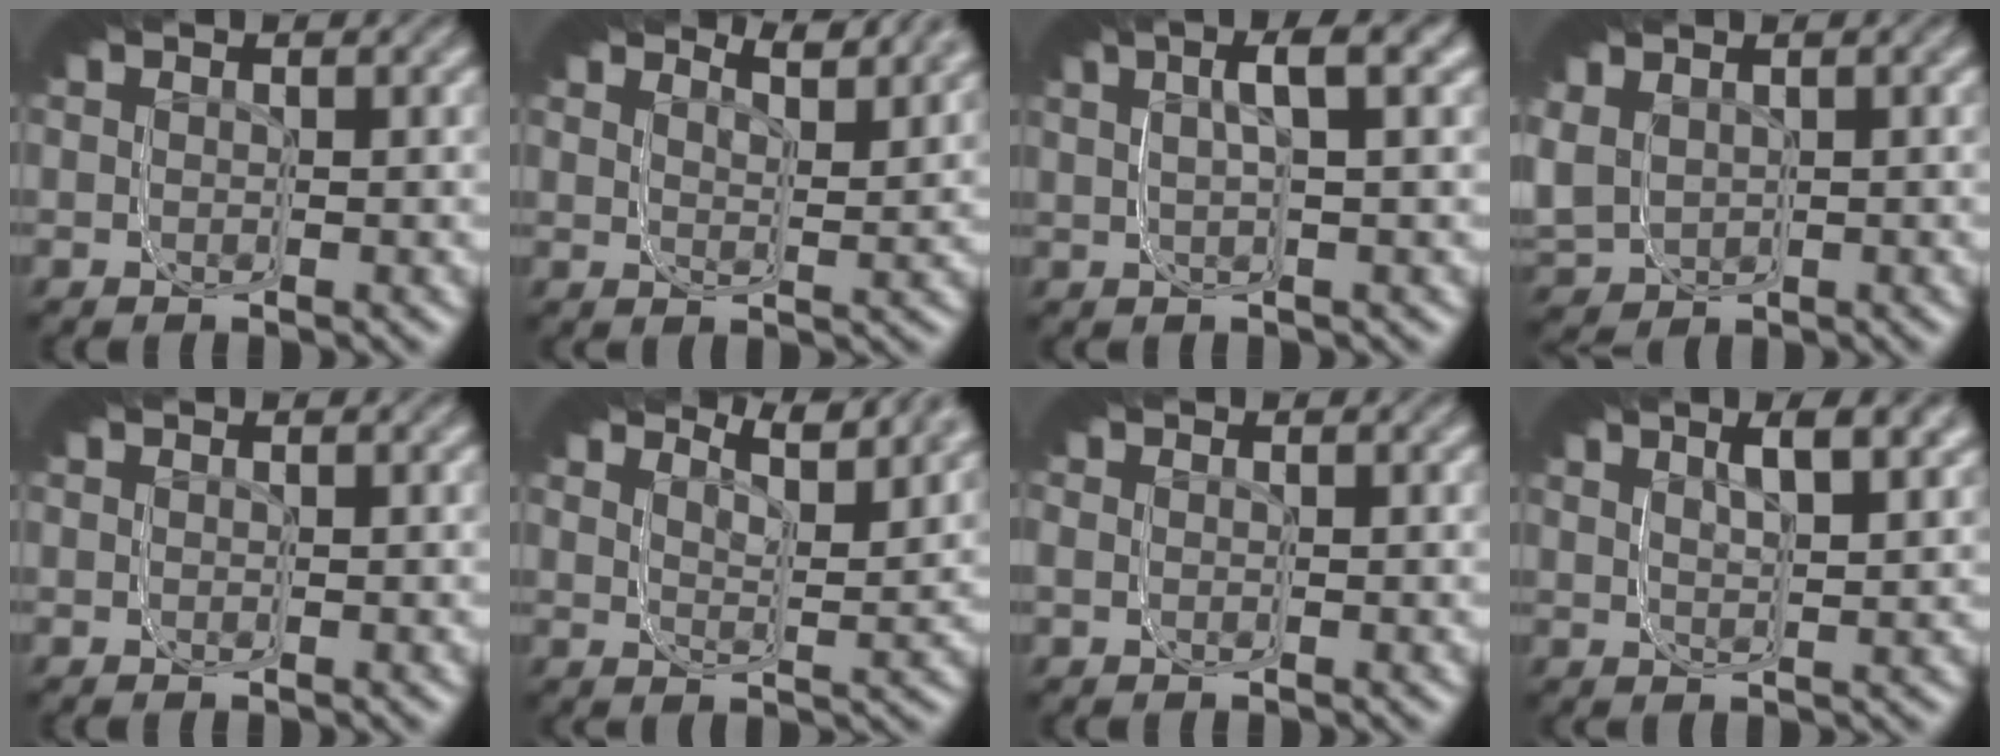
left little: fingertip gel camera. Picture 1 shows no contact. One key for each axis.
{"total": 3.8, "fx": 3.8, "fy": 0.1, "fz": 0.1, "tx": -0.024, "ty": 0.030, "tz": 0.048}
{"total": 1.7, "fx": 1.0, "fy": -1.3, "fz": 0.5, "tx": -0.026, "ty": 0.024, "tz": 0.007}
{"total": 5.1, "fx": -0.2, "fy": 4.5, "fz": 2.4, "tx": -0.068, "ty": -0.010, "tz": -0.002}
{"total": 0.0}
{"total": 5.4, "fx": 5.2, "fy": 0.6, "fz": 1.4, "tx": -0.051, "ty": 0.041, "tz": 0.064}
{"total": 0.7, "fx": -0.2, "fy": 0.6, "fz": 0.2, "tx": -0.001, "ty": -0.003, "tz": -0.004}
{"total": 2.7, "fx": 2.6, "fy": 0.0, "fz": 0.7, "tx": -0.030, "ty": 0.029, "tz": 0.027}